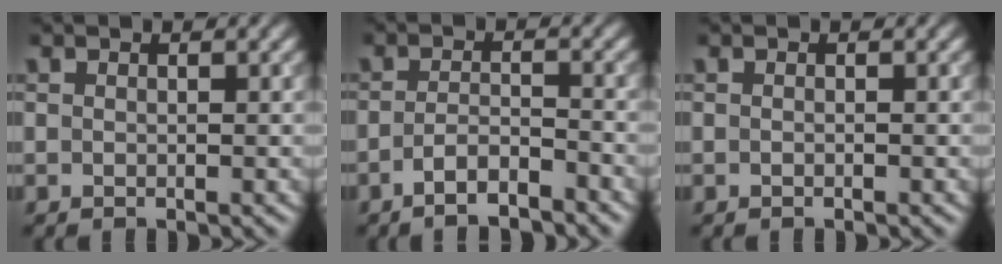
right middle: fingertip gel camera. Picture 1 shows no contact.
{"total": 3.0, "force": [-2.2, 0.7, 1.9], "torque": [-0.032, 0.004, -0.045]}
{"total": 0.0}